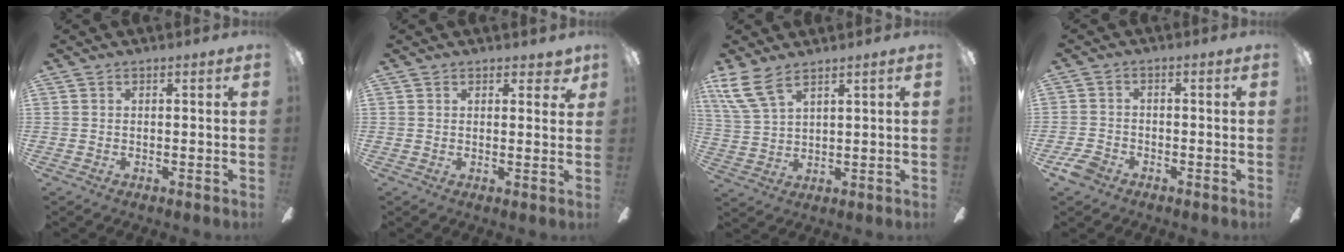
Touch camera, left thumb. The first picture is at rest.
{"total": 3.1, "force": [2.2, 1.5, 1.6], "torque": [-0.011, -0.005, 0.034]}
{"total": 8.3, "force": [6.1, 2.8, 4.9], "torque": [-0.115, -0.021, 0.118]}
{"total": 4.4, "force": [-3.0, 2.5, 1.9], "torque": [-0.051, 0.013, -0.062]}